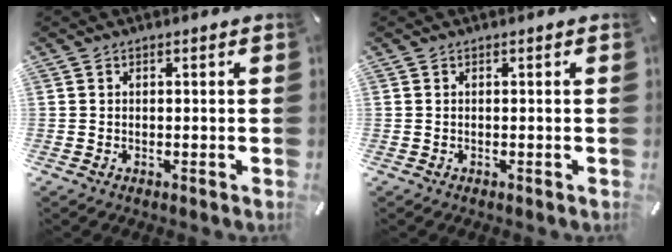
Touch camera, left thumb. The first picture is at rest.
{"total": 0.0}